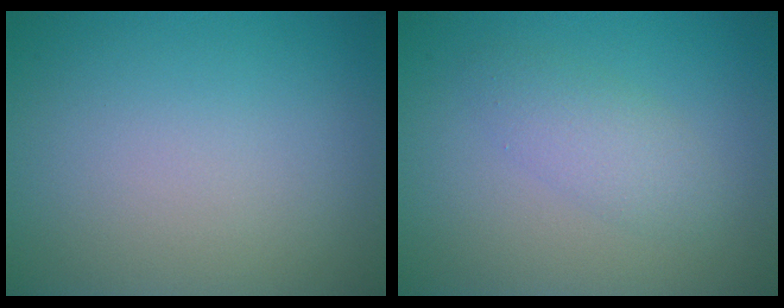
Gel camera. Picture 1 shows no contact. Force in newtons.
{"total": 2.4, "press": 2.4, "slide": 0.1}